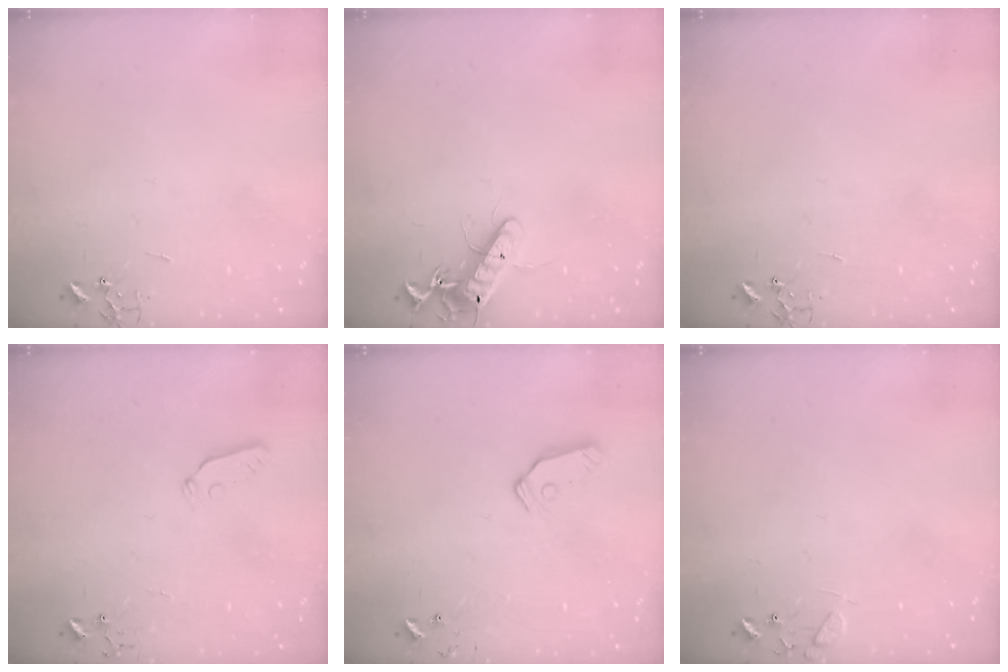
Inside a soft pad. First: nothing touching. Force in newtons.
{"total": 12.8, "press": 12.8, "slide": 0.6}
{"total": 0.0}
{"total": 3.6, "press": 3.6, "slide": 0.5}
{"total": 8.1, "press": 8.1, "slide": 0.7}
{"total": 9.0, "press": 9.0, "slide": 0.6}